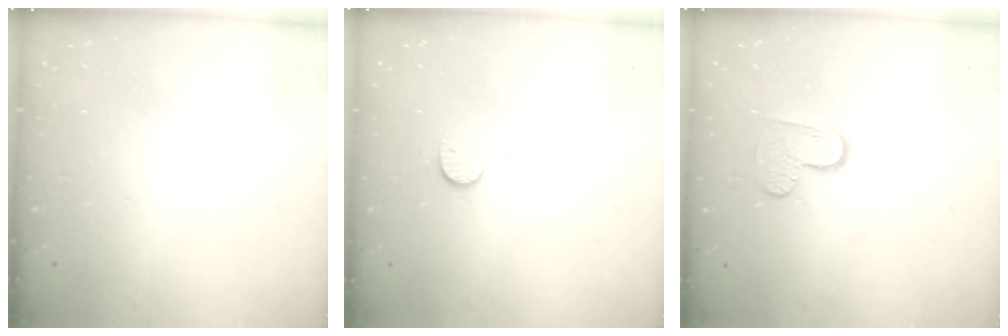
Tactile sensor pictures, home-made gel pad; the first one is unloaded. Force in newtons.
{"total": 6.8, "press": 6.8, "slide": 0.6}
{"total": 6.3, "press": 6.3, "slide": 0.1}